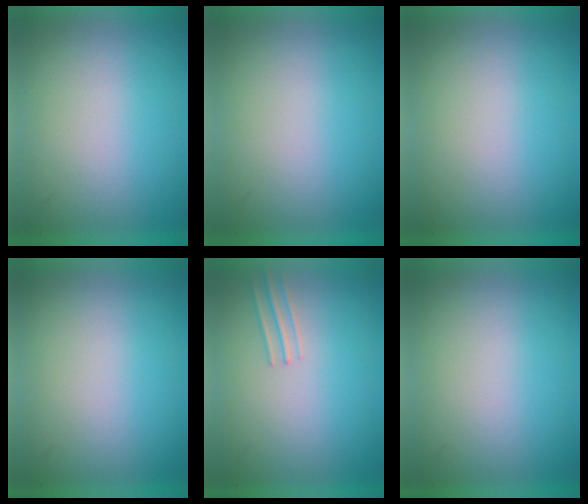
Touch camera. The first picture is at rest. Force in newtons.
{"total": 0.0}
{"total": 0.0}
{"total": 1.2}
{"total": 1.0}
{"total": 0.0}